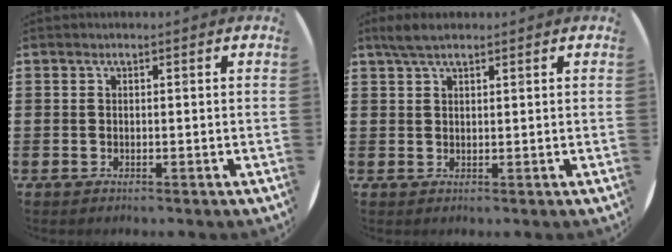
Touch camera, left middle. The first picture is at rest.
{"total": 3.0, "force": [2.2, 0.8, 1.8], "torque": [-0.039, 0.007, 0.040]}